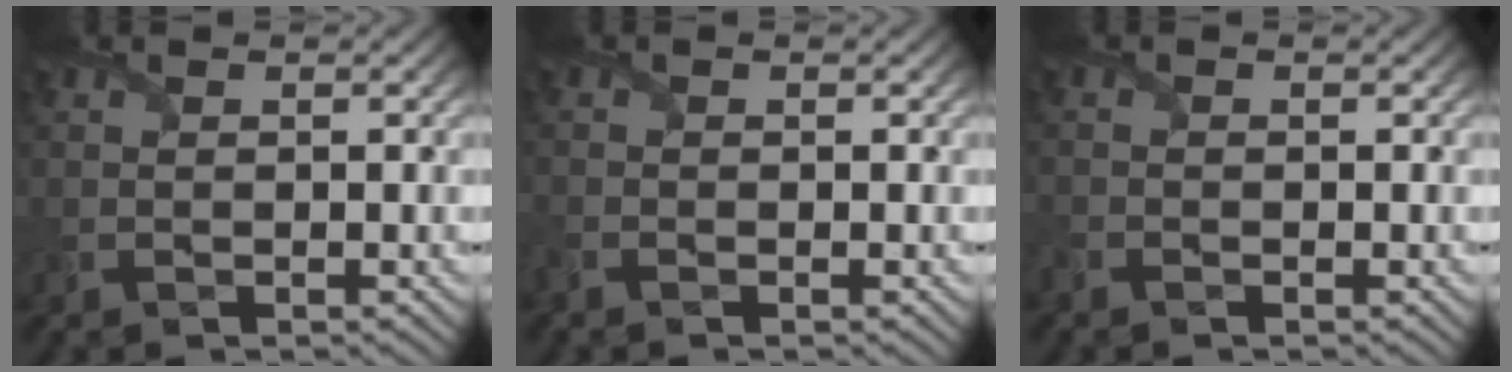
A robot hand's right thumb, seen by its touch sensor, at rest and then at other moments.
{"total": 1.4, "force": [-1.2, 0.5, 0.6], "torque": [-0.022, -0.010, -0.030]}
{"total": 1.2, "force": [-1.0, 0.5, 0.2], "torque": [-0.008, -0.008, -0.026]}